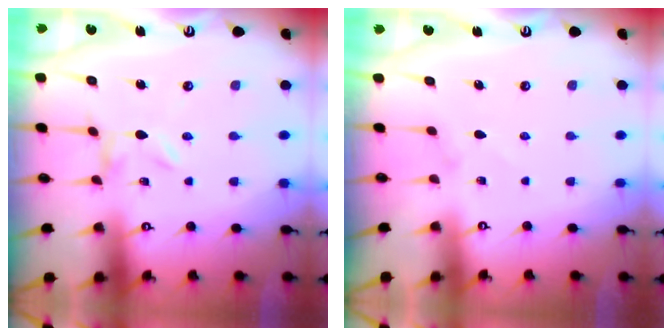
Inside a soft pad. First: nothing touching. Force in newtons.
{"total": 0.5, "press": 0.5, "slide": 0.3}